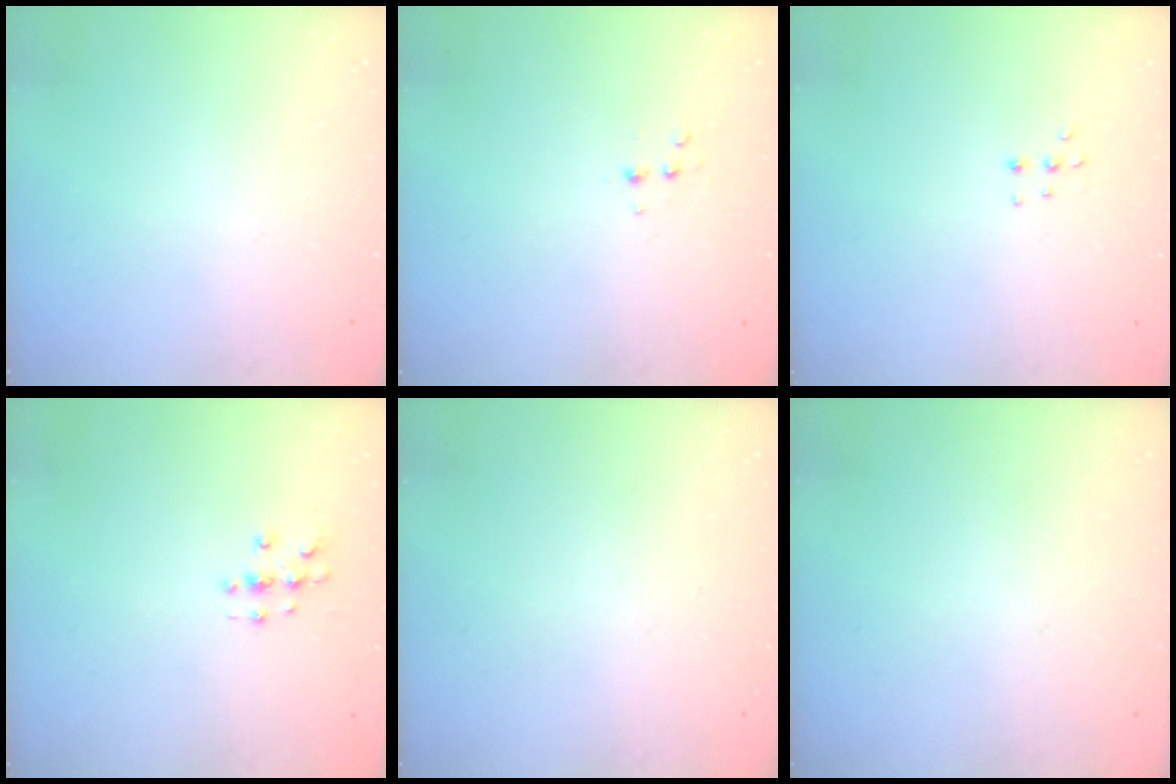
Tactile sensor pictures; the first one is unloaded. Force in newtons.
{"total": 2.6, "press": 2.5, "slide": 0.8}
{"total": 3.6, "press": 3.5, "slide": 0.9}
{"total": 3.0, "press": 3.0, "slide": 0.3}
{"total": 0.0}
{"total": 0.0}